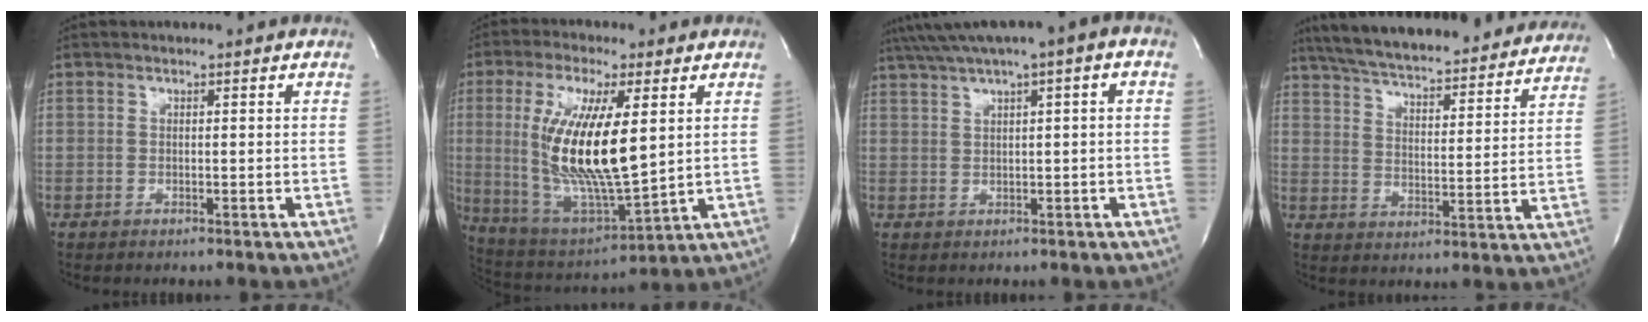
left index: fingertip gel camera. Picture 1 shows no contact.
{"total": 16.7, "force": [2.5, 3.6, 16.1], "torque": [-0.334, -0.019, 0.055]}
{"total": 7.5, "force": [3.9, 0.4, 6.4], "torque": [-0.115, 0.038, 0.066]}
{"total": 30.1, "force": [27.2, 5.4, 11.7], "torque": [-0.200, -0.028, 0.351]}